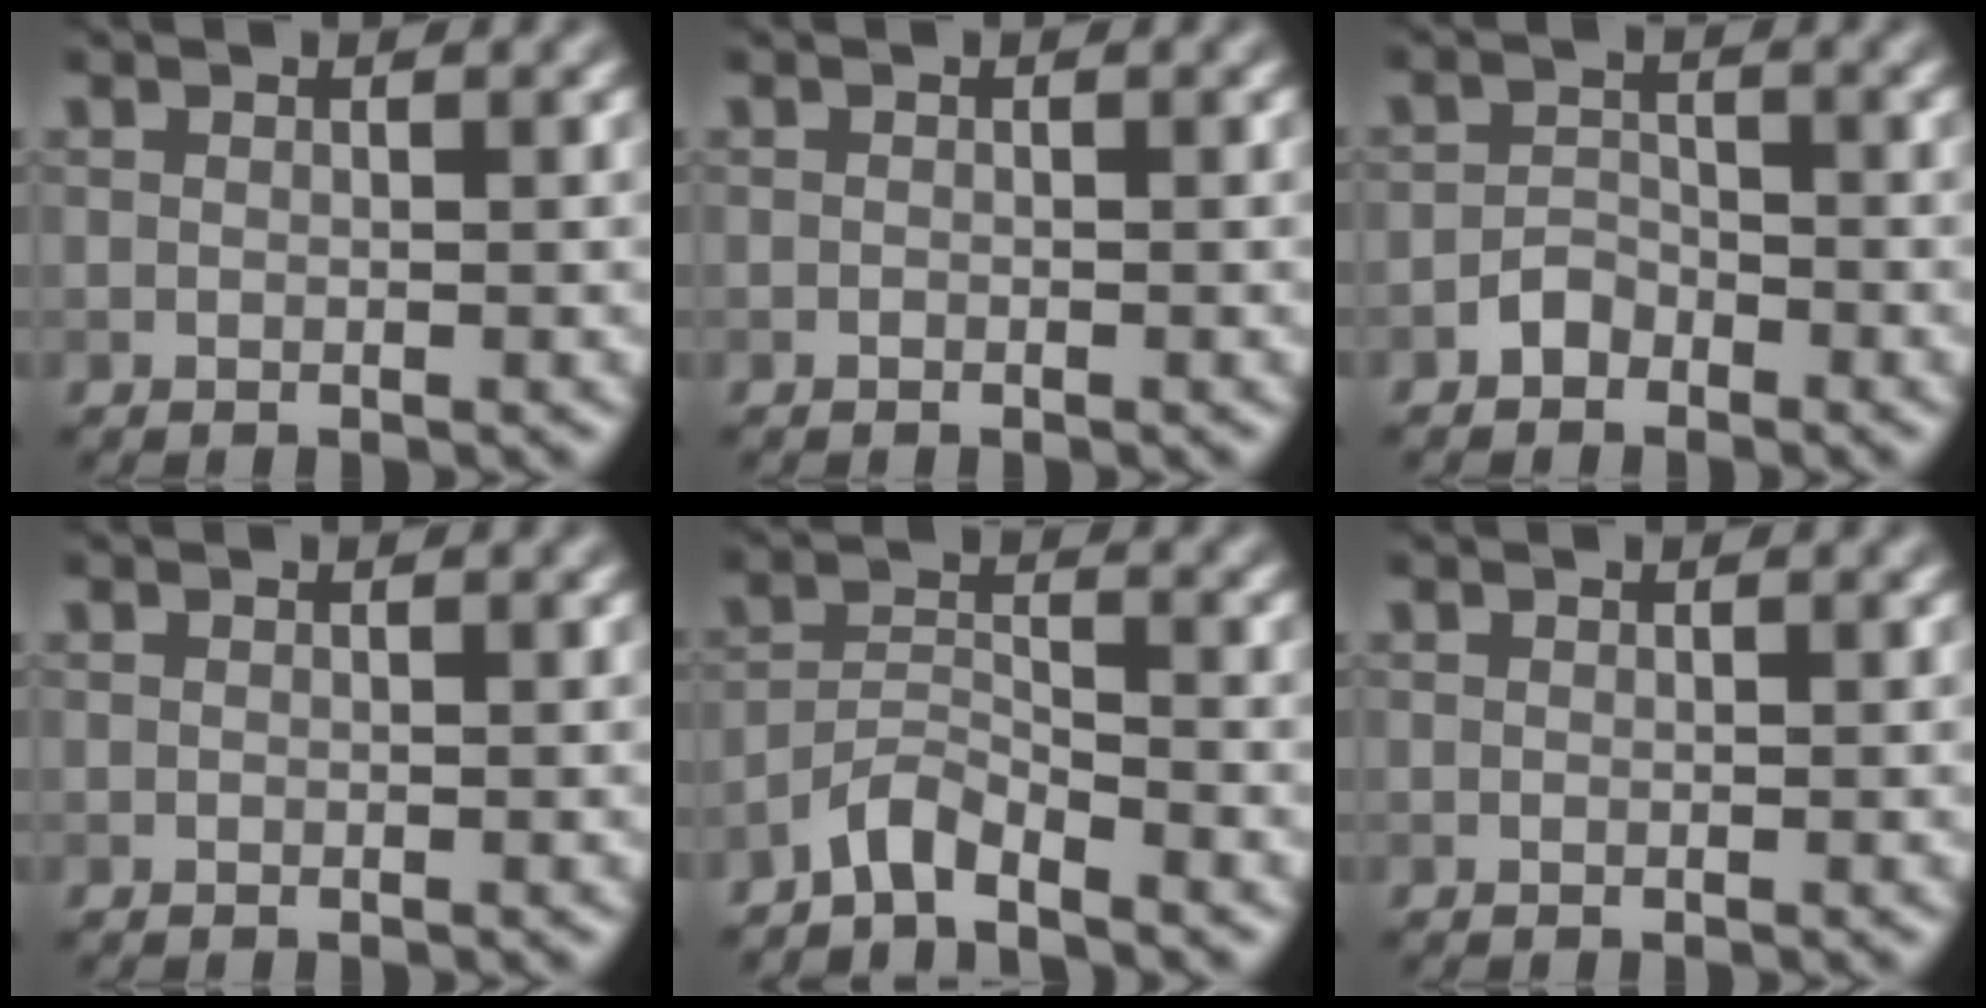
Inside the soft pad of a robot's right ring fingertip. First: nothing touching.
{"total": 0.0}
{"total": 1.6, "force": [-1.2, 1.0, 0.4], "torque": [-0.006, 0.009, -0.023]}
{"total": 0.0}
{"total": 2.9, "force": [-2.6, 0.4, 1.0], "torque": [-0.020, 0.007, -0.061]}
{"total": 0.0}